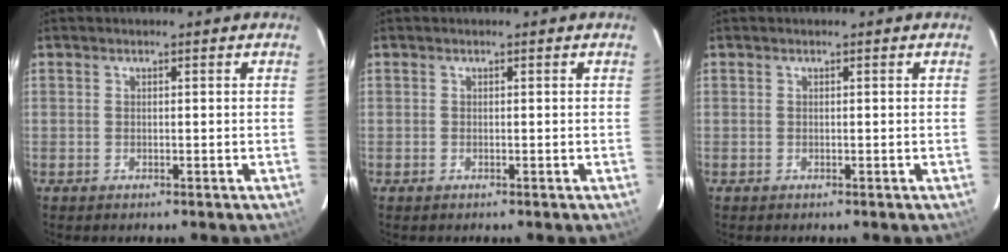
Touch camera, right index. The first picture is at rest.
{"total": 0.0}
{"total": 0.0}